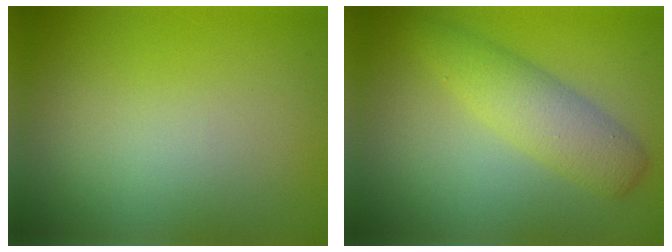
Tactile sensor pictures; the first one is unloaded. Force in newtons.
{"total": 4.0, "press": 4.0, "slide": 0.0}